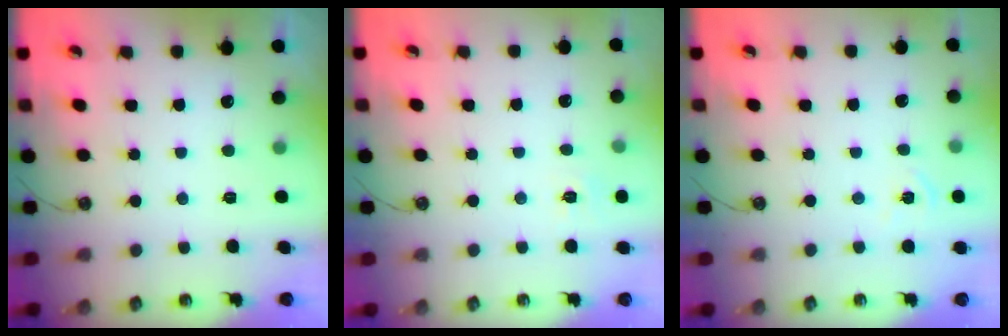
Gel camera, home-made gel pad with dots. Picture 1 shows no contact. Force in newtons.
{"total": 4.7, "press": 4.6, "slide": 0.7}
{"total": 4.7, "press": 4.7, "slide": 0.5}